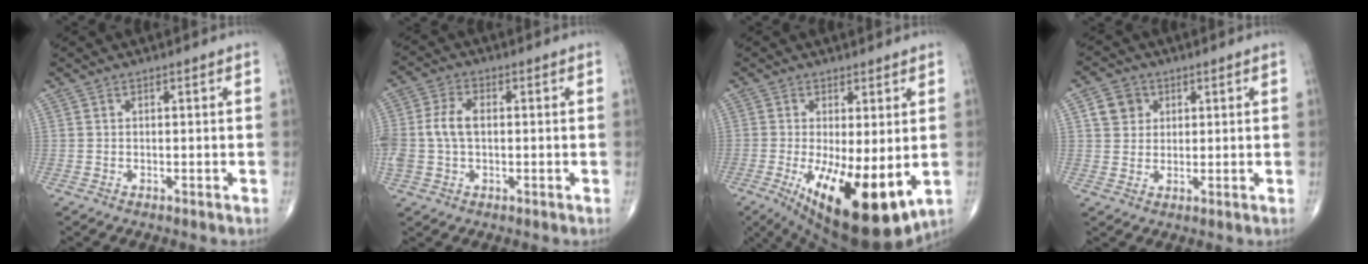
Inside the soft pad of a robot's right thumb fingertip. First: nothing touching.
{"total": 7.7, "force": [0.1, 4.9, 5.9], "torque": [-0.140, 0.020, 0.002]}
{"total": 16.8, "force": [-3.7, 6.1, 15.2], "torque": [-0.231, -0.033, -0.035]}
{"total": 6.1, "force": [1.9, 5.4, 2.0], "torque": [-0.006, -0.001, 0.030]}